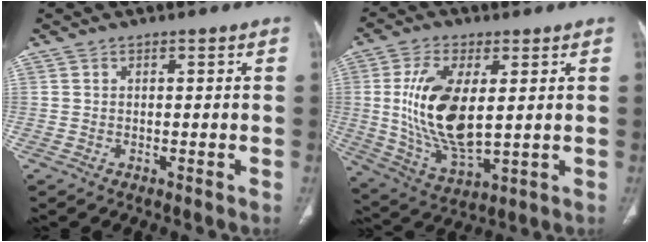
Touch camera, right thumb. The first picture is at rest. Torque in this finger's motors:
{"motor_torque": [2.09, 1.90, 1.82, -0.95, 0.18]}